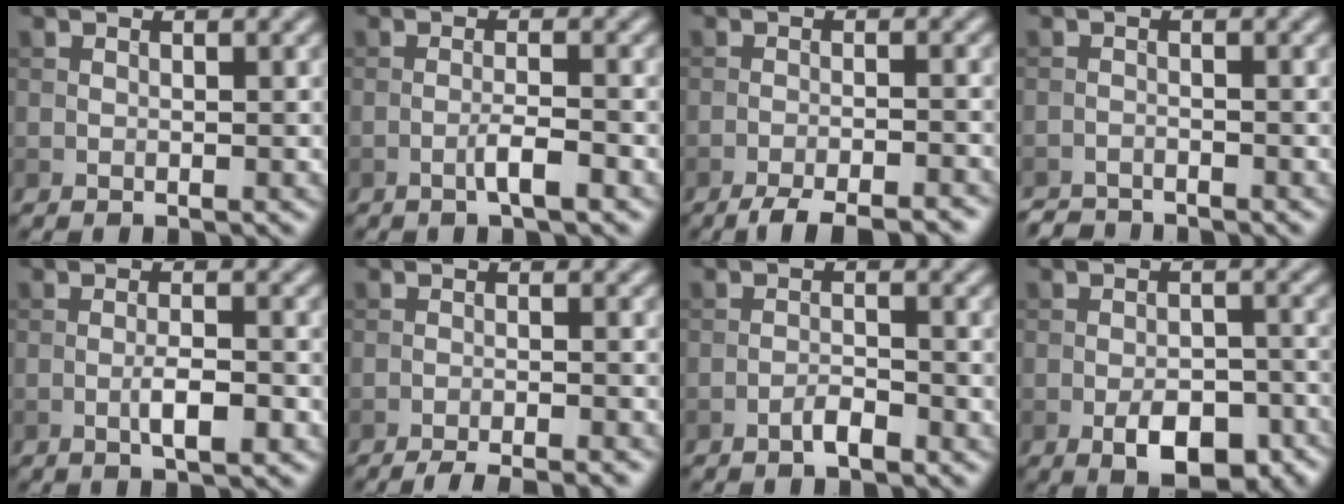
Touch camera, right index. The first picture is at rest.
{"total": 2.3, "force": [-1.2, 0.2, 1.9], "torque": [-0.034, 0.007, -0.024]}
{"total": 6.0, "force": [-5.0, 1.1, 3.0], "torque": [-0.045, -0.012, -0.076]}
{"total": 2.3, "force": [-2.2, 0.3, 0.2], "torque": [0.000, -0.004, -0.044]}
{"total": 2.8, "force": [-1.1, 0.7, 2.6], "torque": [-0.045, 0.003, -0.019]}
{"total": 4.4, "force": [-3.8, 0.6, 2.2], "torque": [-0.031, -0.009, -0.061]}
{"total": 1.7, "force": [-1.2, 0.4, 1.1], "torque": [-0.020, 0.004, -0.025]}
{"total": 6.6, "force": [-3.4, 3.2, 4.6], "torque": [-0.066, -0.004, -0.047]}